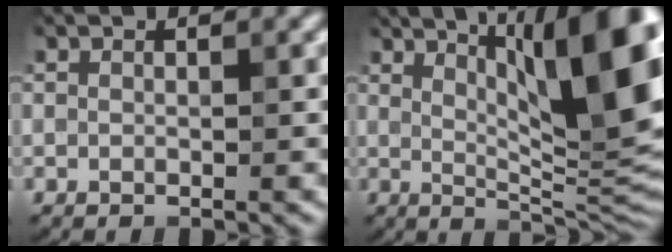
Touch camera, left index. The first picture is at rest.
{"total": 14.6, "force": [5.3, 3.8, 13.1], "torque": [-0.160, 0.011, 0.088]}